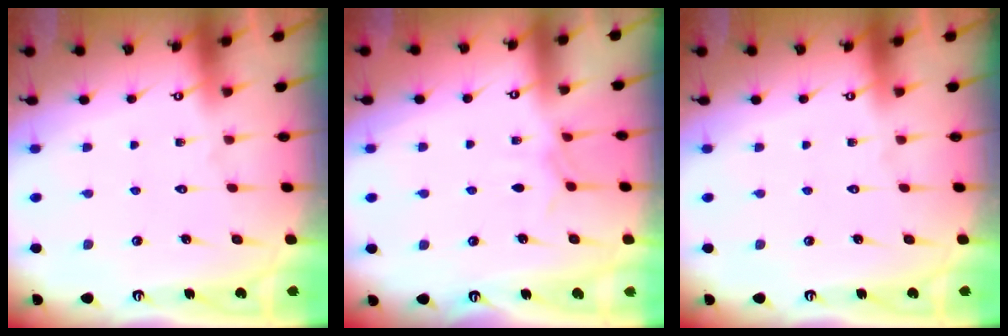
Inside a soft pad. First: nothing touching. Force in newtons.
{"total": 3.9, "press": 3.9, "slide": 0.5}
{"total": 0.0}